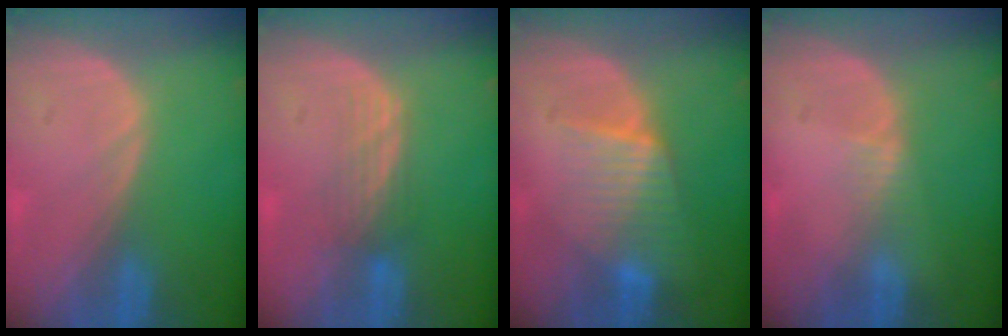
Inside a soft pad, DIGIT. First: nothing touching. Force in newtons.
{"total": 3.4, "press": 2.9, "slide": 1.9}
{"total": 6.4, "press": 6.2, "slide": 1.6}
{"total": 1.3, "press": 1.1, "slide": 0.8}